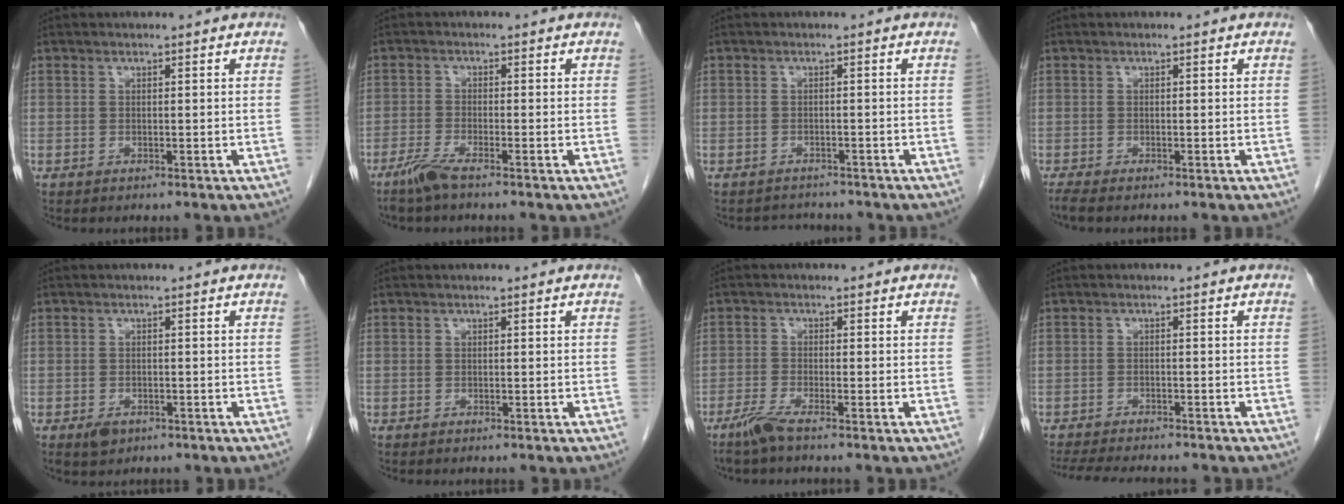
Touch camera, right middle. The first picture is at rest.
{"total": 3.3, "force": [-2.6, 0.0, 2.0], "torque": [-0.051, -0.008, -0.056]}
{"total": 2.6, "force": [-2.4, 0.9, -0.6], "torque": [0.003, -0.004, -0.038]}
{"total": 1.4, "force": [-1.2, -0.1, 0.7], "torque": [-0.020, -0.006, -0.024]}
{"total": 2.3, "force": [-1.3, 1.5, 1.2], "torque": [-0.022, -0.001, -0.012]}
{"total": 0.0}
{"total": 3.0, "force": [-2.3, -0.2, 1.9], "torque": [-0.049, -0.008, -0.052]}
{"total": 10.6, "force": [-9.4, 1.9, 4.4], "torque": [-0.073, -0.014, -0.133]}